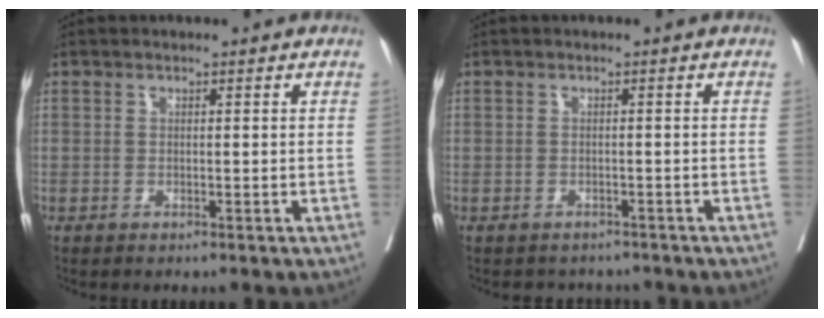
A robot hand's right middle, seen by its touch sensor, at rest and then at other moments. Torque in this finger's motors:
{"motor_torque": [0.25, -0.25, -0.03, -0.02]}